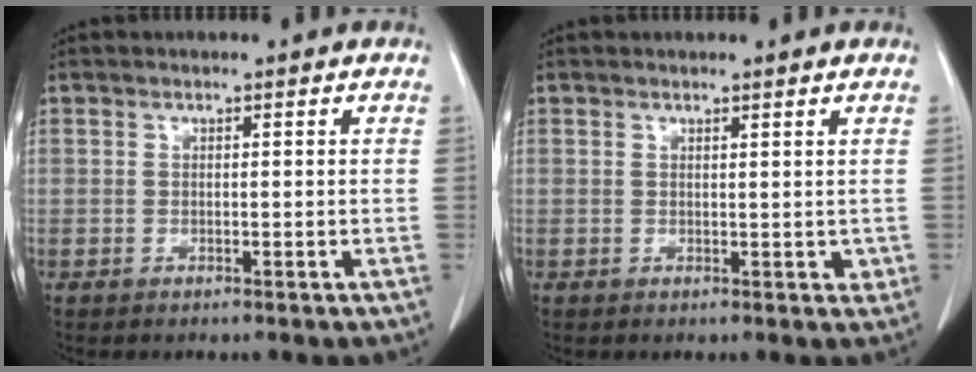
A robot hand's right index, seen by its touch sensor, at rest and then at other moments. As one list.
[{"total": 1.3, "force": [0.8, 0.5, 0.8], "torque": [-0.012, -0.005, 0.013]}]